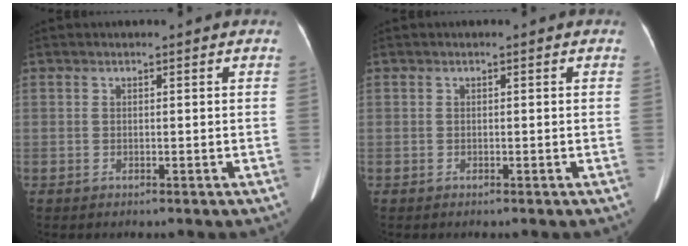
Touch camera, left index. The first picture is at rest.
{"total": 0.0}